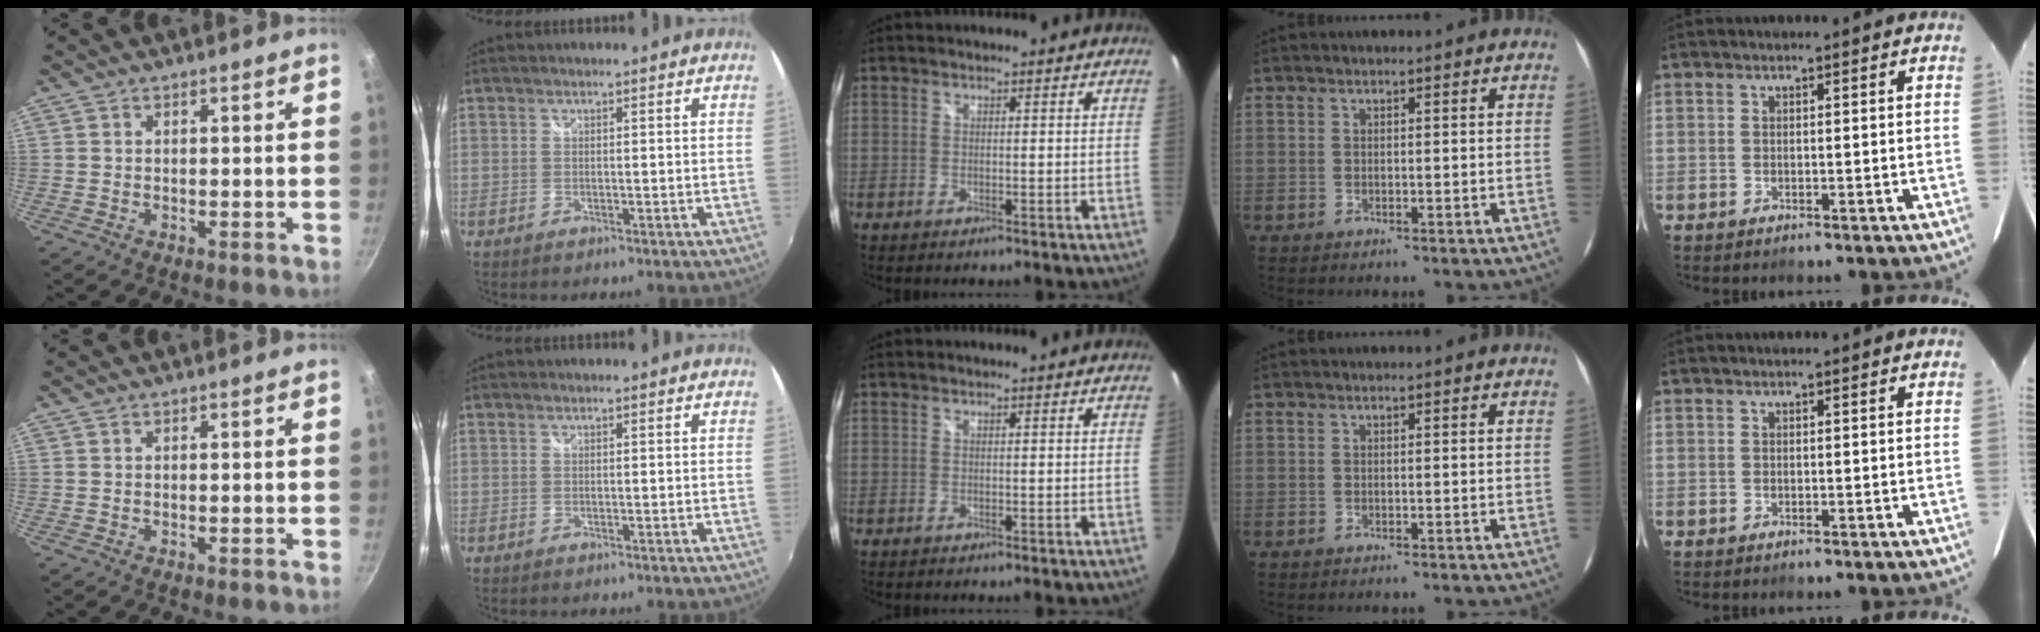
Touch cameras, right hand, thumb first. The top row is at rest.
{}